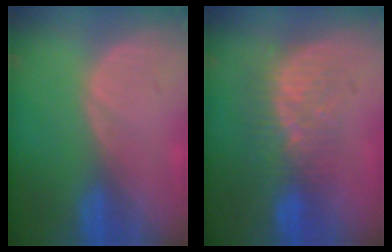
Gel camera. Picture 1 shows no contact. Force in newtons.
{"total": 8.4, "press": 7.5, "slide": 3.9}